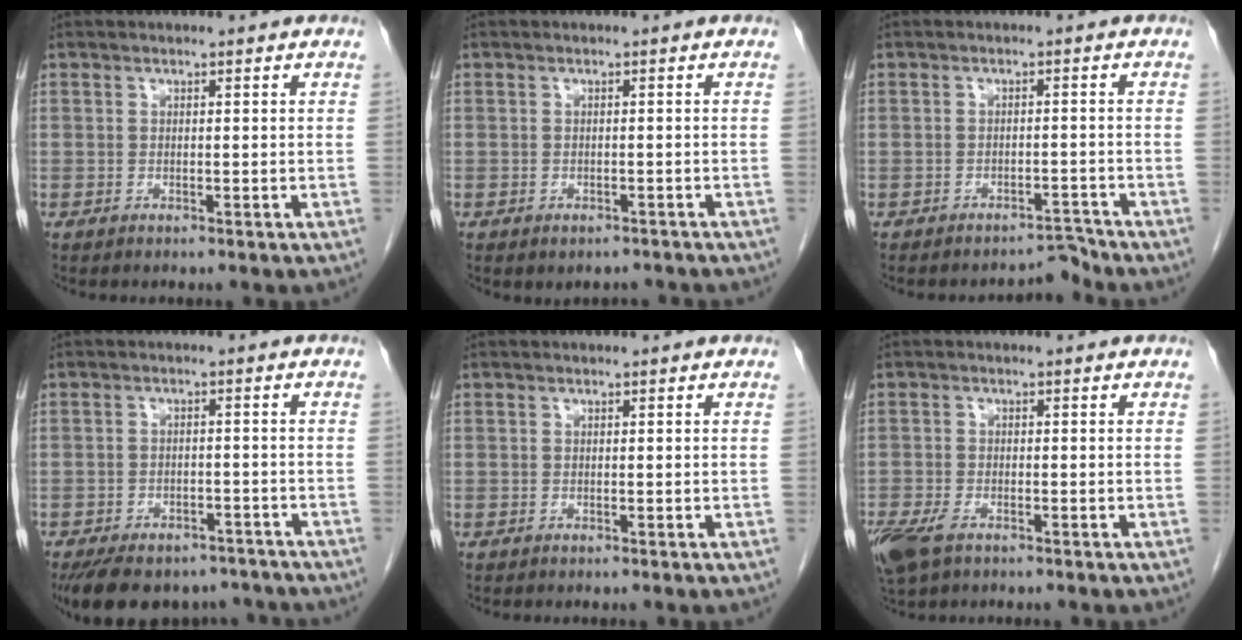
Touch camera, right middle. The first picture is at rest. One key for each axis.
{"total": 1.9, "fx": -1.7, "fy": 0.7, "fz": 0.4, "tx": -0.004, "ty": 0.001, "tz": -0.021}
{"total": 2.2, "fx": -2.1, "fy": -0.4, "fz": -0.8, "tx": 0.017, "ty": 0.002, "tz": -0.026}
{"total": 14.3, "fx": -11.6, "fy": 6.5, "fz": 5.4, "tx": -0.109, "ty": 0.000, "tz": -0.150}
{"total": 0.0}
{"total": 6.0, "fx": -3.8, "fy": 2.8, "fz": 3.8, "tx": -0.082, "ty": -0.012, "tz": -0.068}